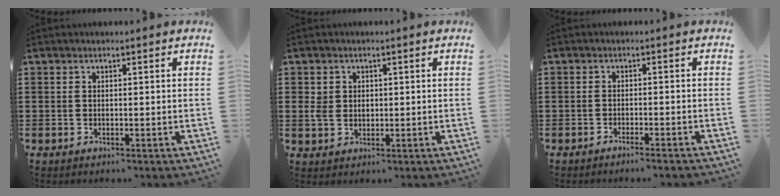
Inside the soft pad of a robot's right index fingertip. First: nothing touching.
{"total": 2.6, "force": [0.5, 2.2, 1.2], "torque": [-0.031, 0.009, 0.007]}
{"total": 1.4, "force": [-1.3, -0.4, 0.5], "torque": [-0.009, 0.001, -0.025]}